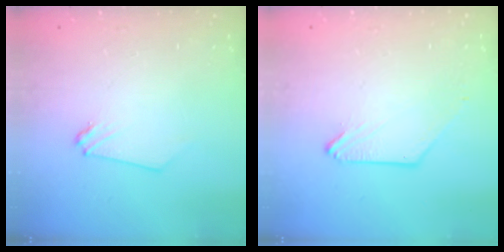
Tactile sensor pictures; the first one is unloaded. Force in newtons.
{"total": 0.0}